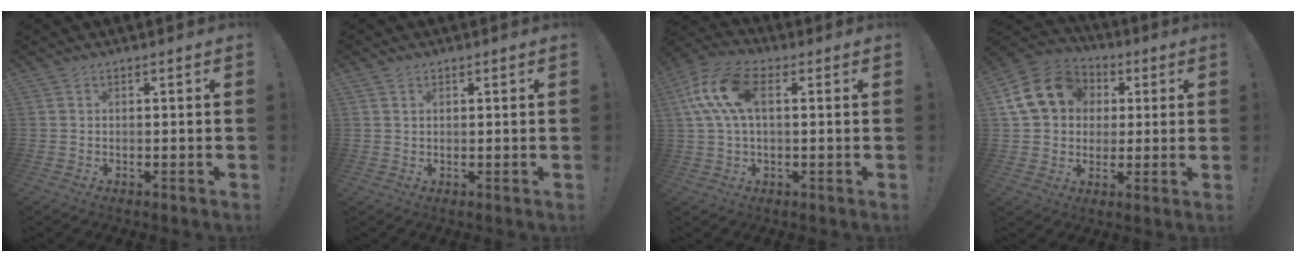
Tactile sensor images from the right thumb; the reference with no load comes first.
{"total": 1.2, "force": [0.8, 0.9, 0.3], "torque": [0.001, -0.002, 0.014]}
{"total": 13.6, "force": [3.0, 7.3, 11.1], "torque": [-0.217, 0.007, 0.059]}
{"total": 17.5, "force": [4.8, 14.5, 8.6], "torque": [-0.128, -0.005, 0.101]}